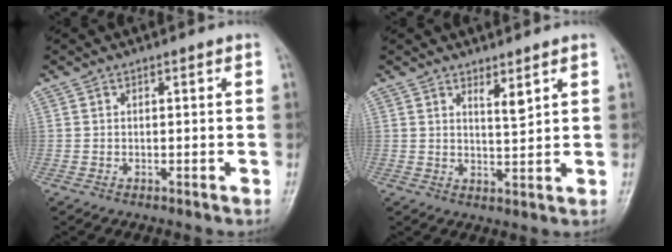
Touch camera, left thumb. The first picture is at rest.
{"total": 2.8, "force": [1.9, 0.5, 2.0], "torque": [-0.033, -0.022, 0.037]}